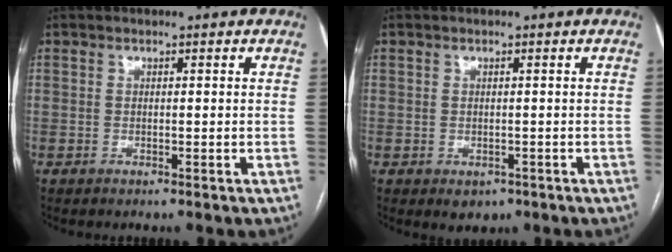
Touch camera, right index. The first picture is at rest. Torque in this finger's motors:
{"motor_torque": [-0.10, 0.05, -0.07, -0.05]}